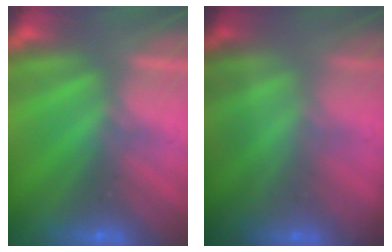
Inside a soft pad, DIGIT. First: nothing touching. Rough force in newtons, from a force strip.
{"total": 1.7}